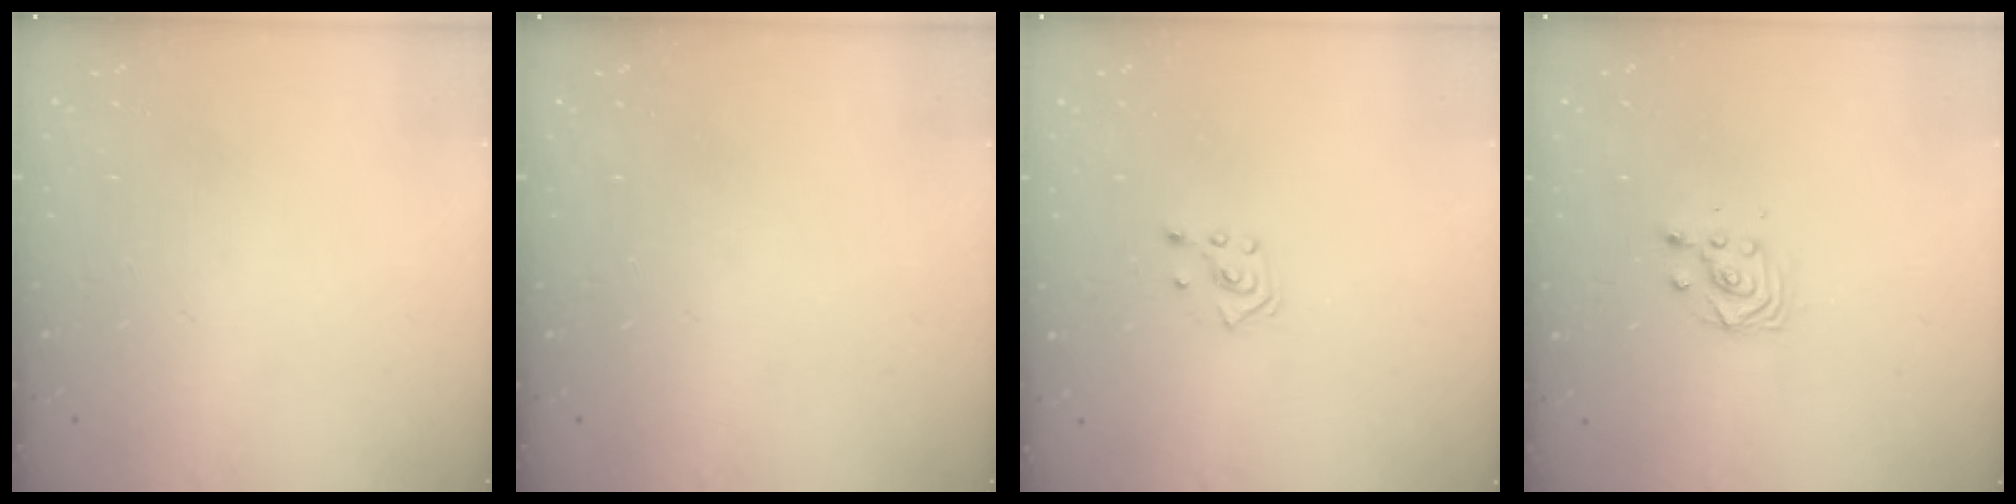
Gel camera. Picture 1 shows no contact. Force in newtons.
{"total": 0.0}
{"total": 2.8, "press": 2.7, "slide": 0.7}
{"total": 2.9, "press": 2.9, "slide": 0.1}